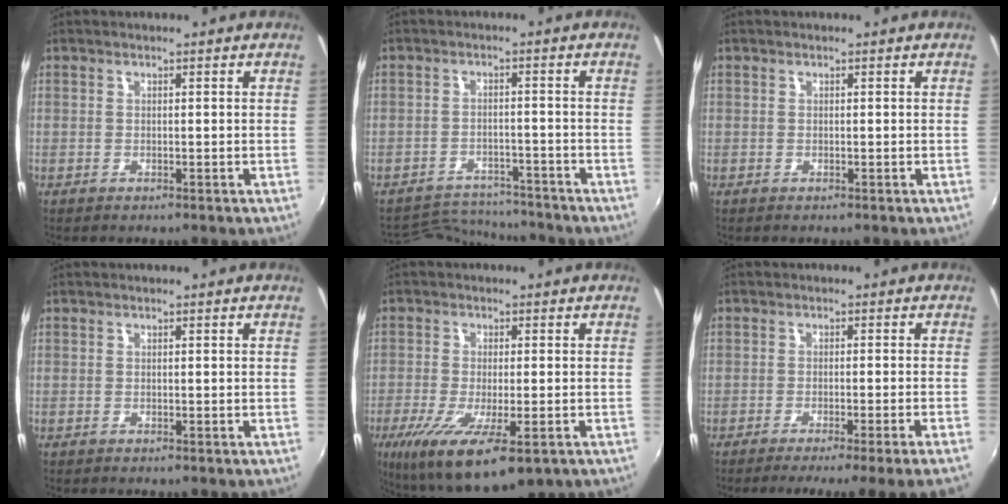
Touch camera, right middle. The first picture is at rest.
{"total": 9.0, "force": [-8.7, 2.0, 0.8], "torque": [-0.034, 0.013, -0.132]}
{"total": 0.0}
{"total": 0.0}
{"total": 16.2, "force": [-8.4, 5.1, 13.0], "torque": [-0.255, -0.065, -0.129]}
{"total": 9.5, "force": [-7.8, -2.5, 4.7], "torque": [-0.069, -0.034, -0.110]}